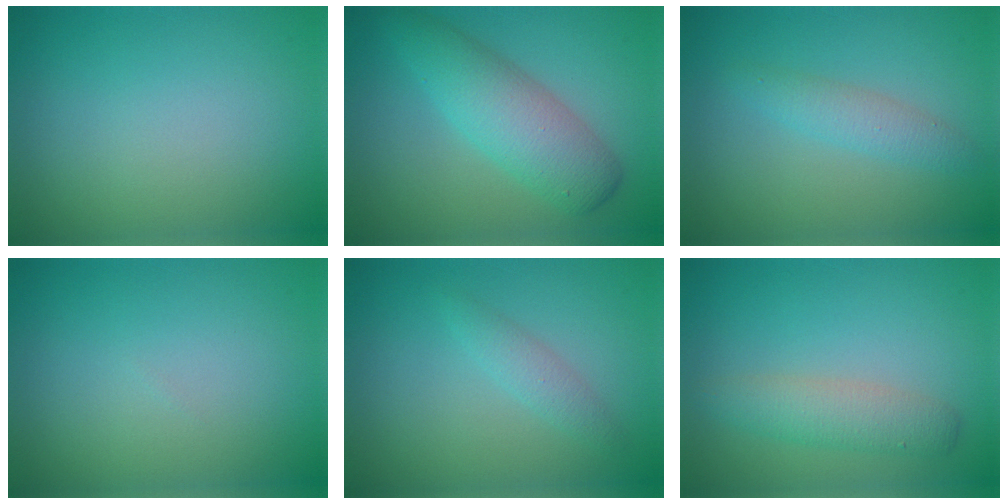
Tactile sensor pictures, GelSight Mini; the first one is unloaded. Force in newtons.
{"total": 5.3, "press": 5.3, "slide": 0.1}
{"total": 2.1, "press": 2.1, "slide": 0.0}
{"total": 0.0}
{"total": 1.5, "press": 1.5, "slide": 0.0}
{"total": 3.0, "press": 3.0, "slide": 0.1}